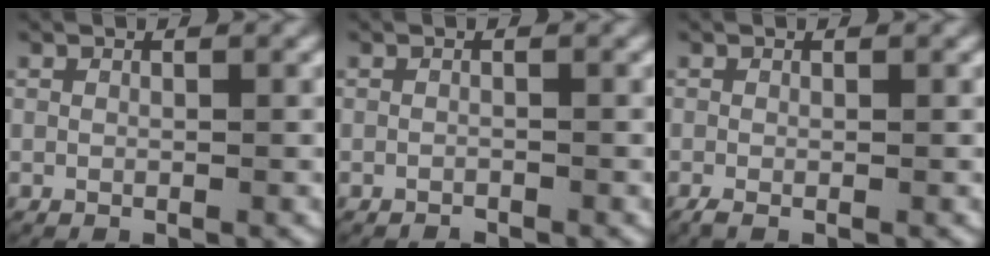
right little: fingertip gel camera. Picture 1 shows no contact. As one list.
[{"total": 0.7, "force": [-0.7, 0.1, 0.0], "torque": [-0.001, -0.005, -0.012]}, {"total": 1.0, "force": [-0.8, 0.3, 0.6], "torque": [-0.011, -0.005, -0.012]}]